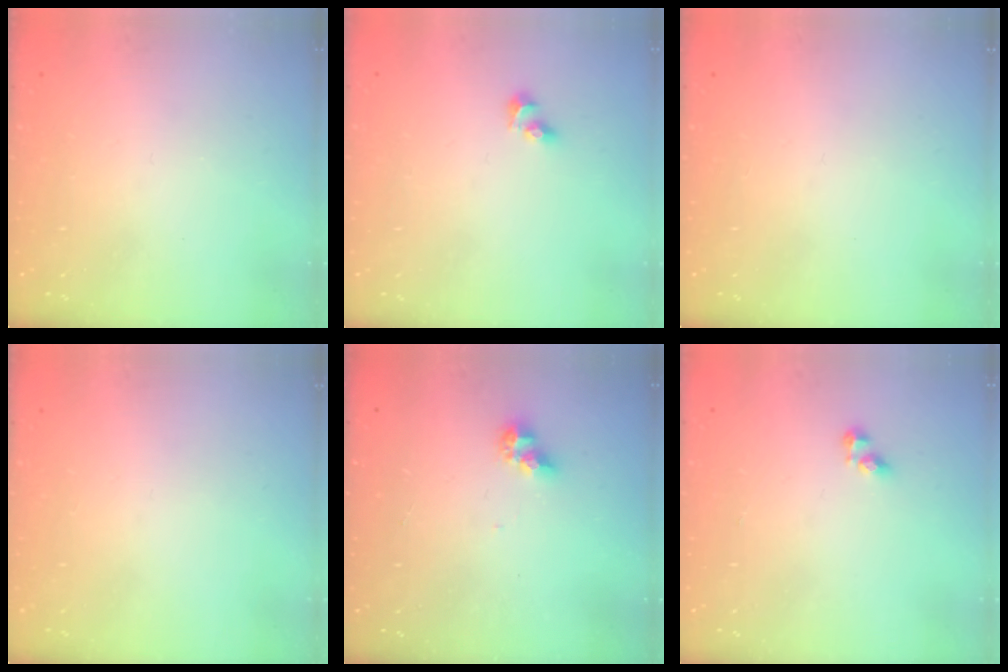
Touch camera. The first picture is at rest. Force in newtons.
{"total": 4.5, "press": 4.0, "slide": 2.0}
{"total": 0.0}
{"total": 0.0}
{"total": 6.3, "press": 6.3, "slide": 0.5}
{"total": 2.8, "press": 2.8, "slide": 0.3}